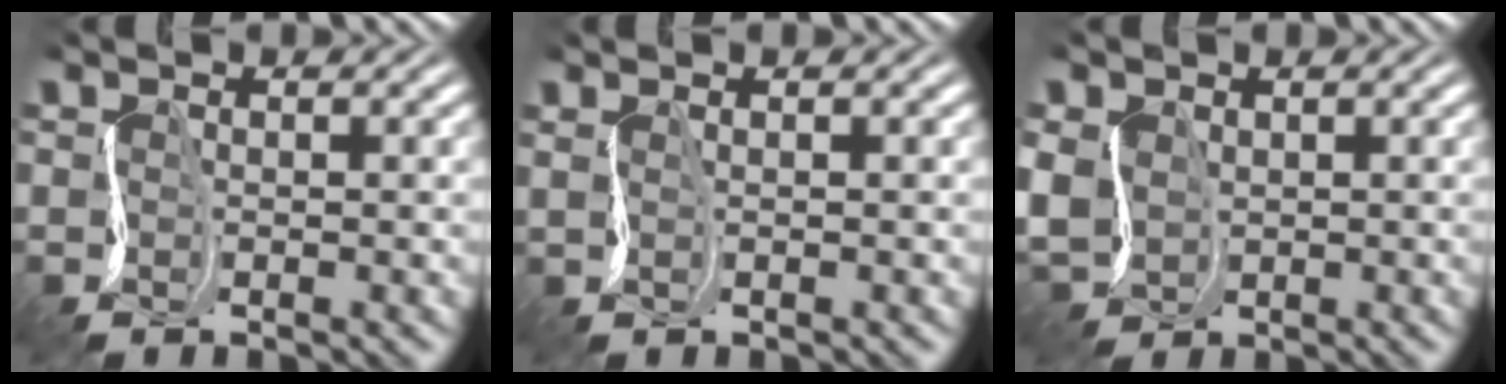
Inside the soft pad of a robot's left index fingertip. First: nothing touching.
{"total": 1.7, "force": [1.0, 0.6, 1.3], "torque": [-0.026, 0.005, 0.004]}
{"total": 3.2, "force": [0.0, 2.8, 1.5], "torque": [-0.050, -0.002, -0.006]}